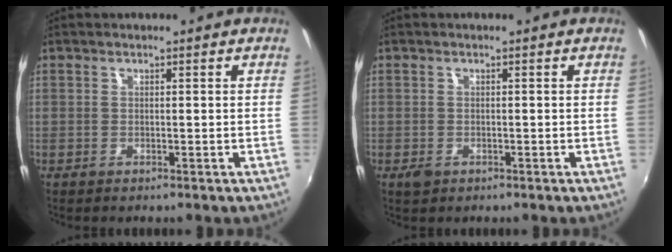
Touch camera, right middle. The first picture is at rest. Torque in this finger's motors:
{"motor_torque": [0.35, -0.30, 0.00, 0.03]}